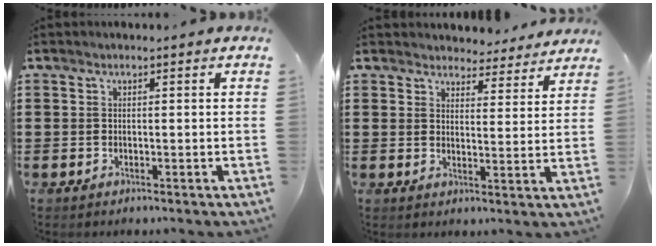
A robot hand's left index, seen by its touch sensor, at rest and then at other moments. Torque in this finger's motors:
{"motor_torque": [1.30, -0.84, 0.15, 0.02]}